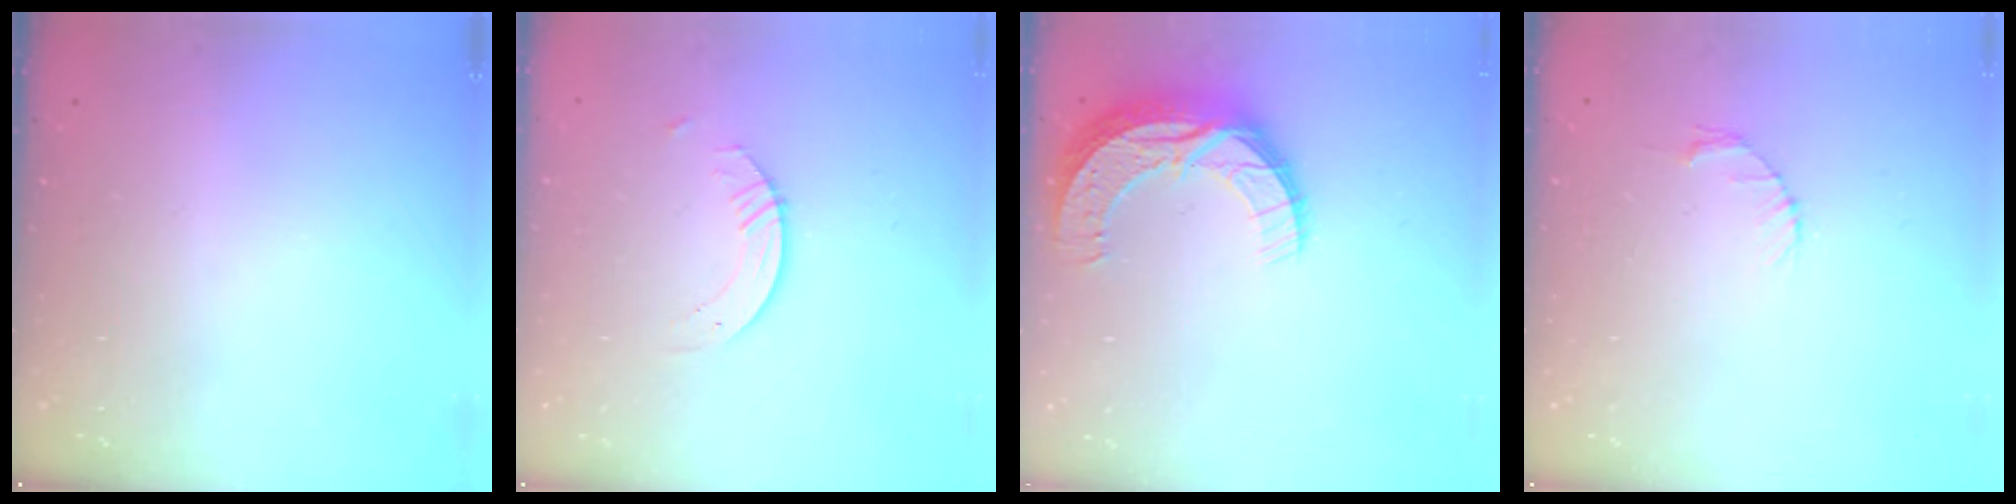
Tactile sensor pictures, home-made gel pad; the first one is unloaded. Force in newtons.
{"total": 3.8, "press": 3.8, "slide": 0.3}
{"total": 12.5, "press": 12.5, "slide": 0.7}
{"total": 2.7, "press": 2.7, "slide": 0.4}